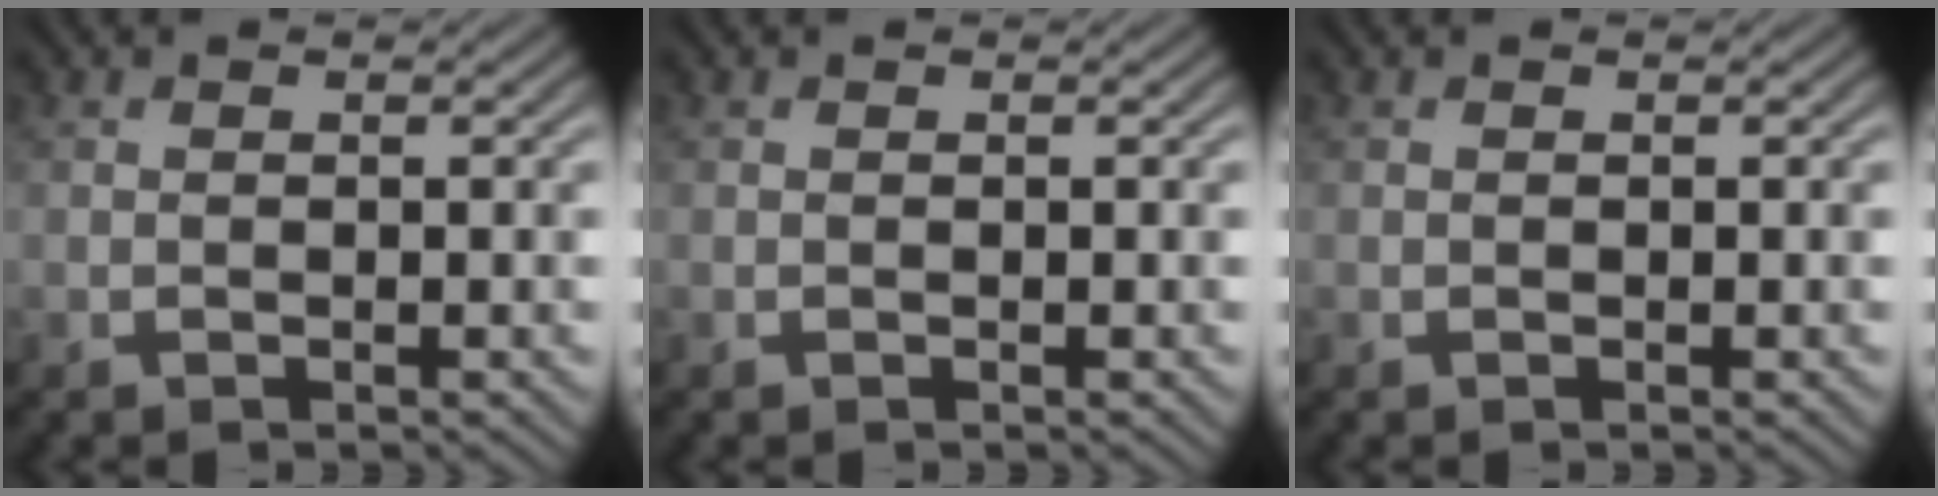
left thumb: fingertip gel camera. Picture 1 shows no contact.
{"total": 0.0}
{"total": 0.0}